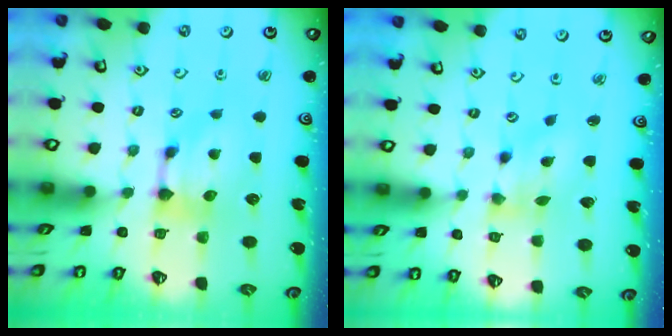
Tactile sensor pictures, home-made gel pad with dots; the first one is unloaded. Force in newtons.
{"total": 1.7, "press": 1.0, "slide": 1.4}